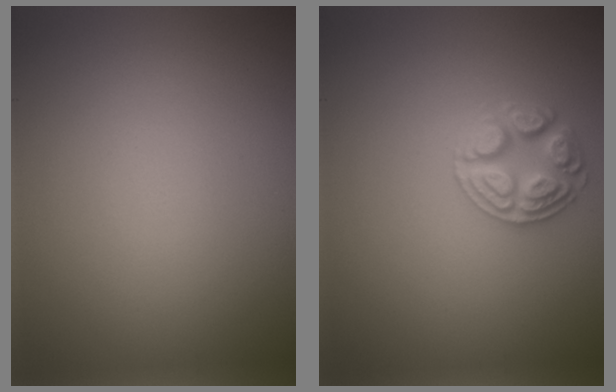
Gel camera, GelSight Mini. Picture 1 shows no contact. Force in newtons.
{"total": 2.8, "press": 2.7, "slide": 0.6}